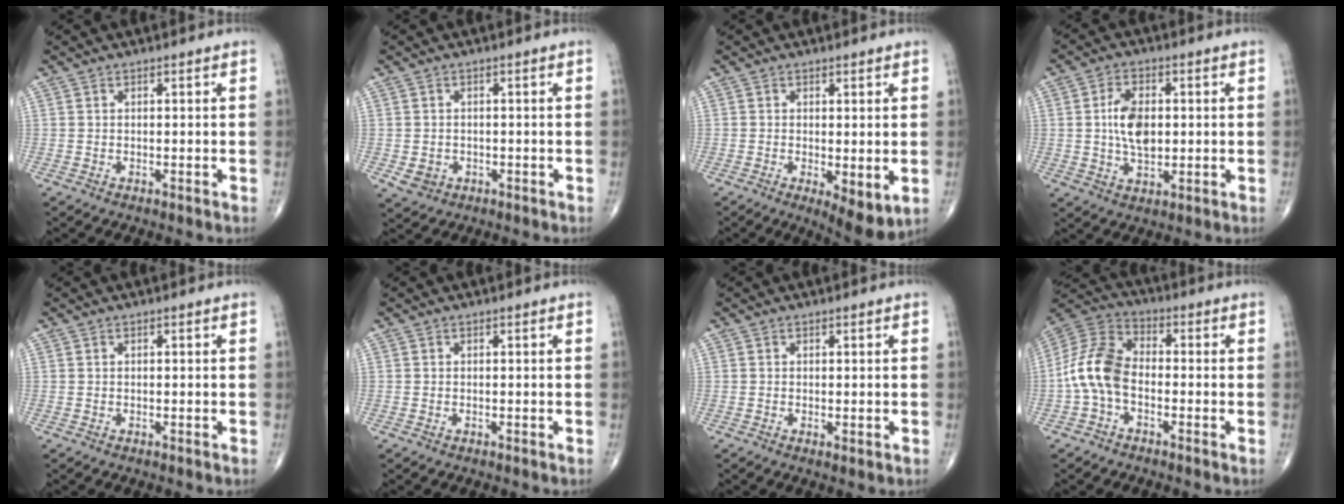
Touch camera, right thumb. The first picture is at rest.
{"total": 2.7, "force": [-0.7, 2.3, 1.1], "torque": [-0.011, 0.000, -0.004]}
{"total": 6.3, "force": [-1.2, 2.3, 5.8], "torque": [-0.086, -0.021, -0.014]}
{"total": 8.2, "force": [0.6, 4.9, 6.6], "torque": [-0.110, 0.000, 0.013]}
{"total": 0.0}
{"total": 0.0}
{"total": 0.9, "force": [-0.1, 0.4, 0.8], "torque": [-0.017, -0.005, -0.001]}
{"total": 10.9, "force": [-2.2, 6.9, 8.2], "torque": [-0.162, 0.034, -0.057]}